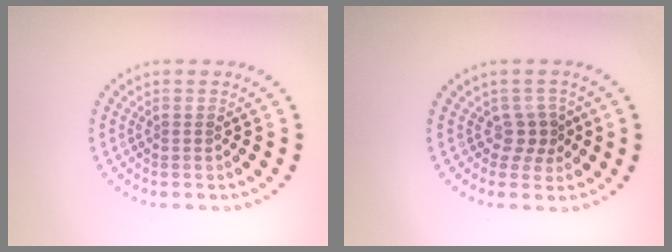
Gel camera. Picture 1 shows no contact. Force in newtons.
{"total": 1.6, "press": 1.2, "slide": 1.1}